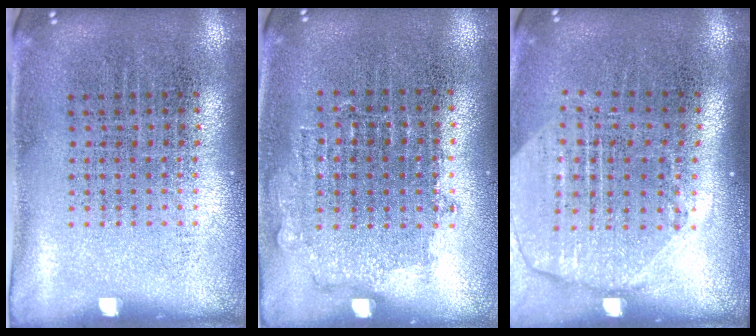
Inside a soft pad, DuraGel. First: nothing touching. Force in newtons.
{"total": 0.8, "press": 0.8, "slide": 0.3}
{"total": 1.9, "press": 1.7, "slide": 0.9}